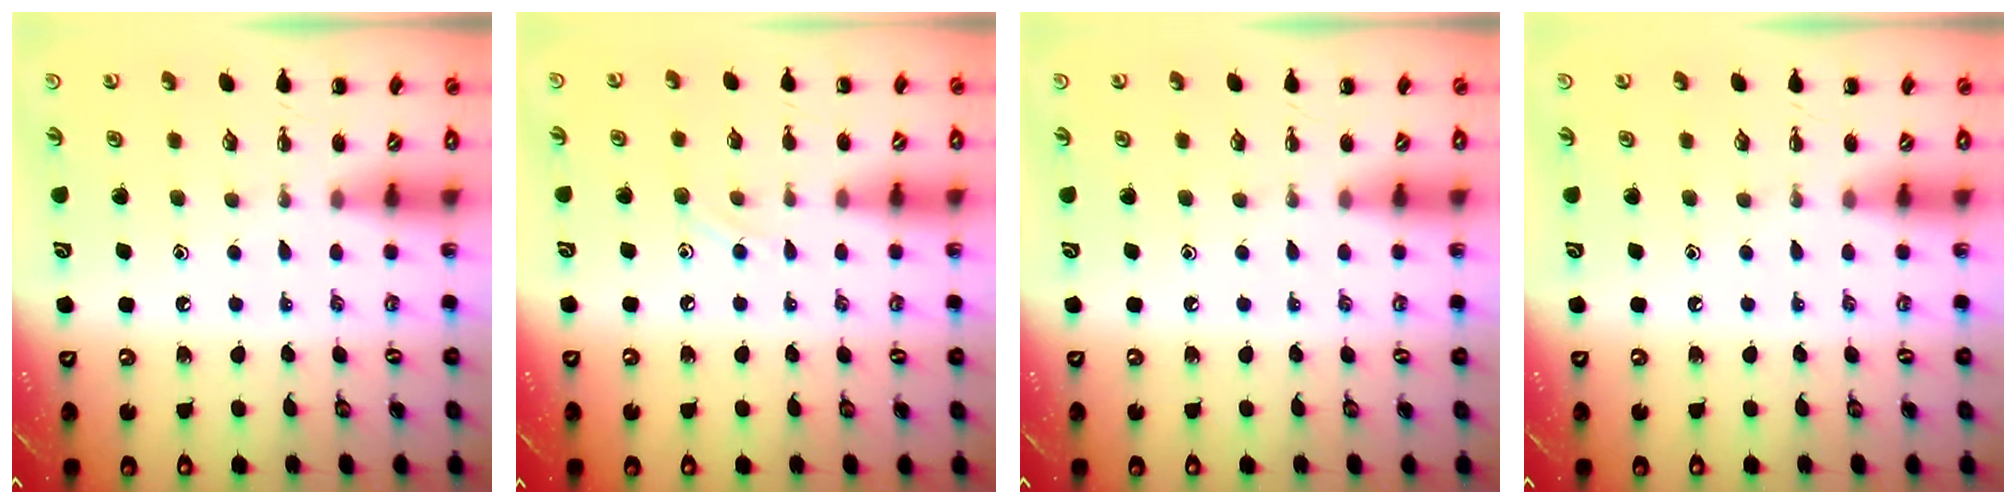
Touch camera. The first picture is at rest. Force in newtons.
{"total": 5.8, "press": 5.5, "slide": 1.8}
{"total": 0.0}
{"total": 0.0}